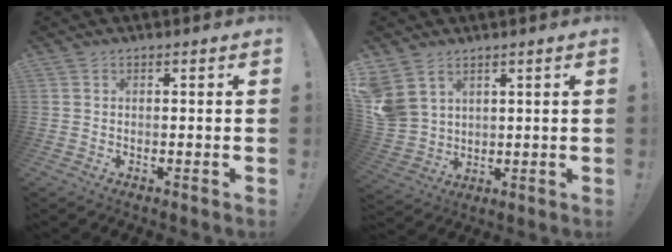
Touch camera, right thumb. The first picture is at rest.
{"total": 7.6, "force": [4.6, 5.4, 2.9], "torque": [-0.075, -0.023, 0.095]}